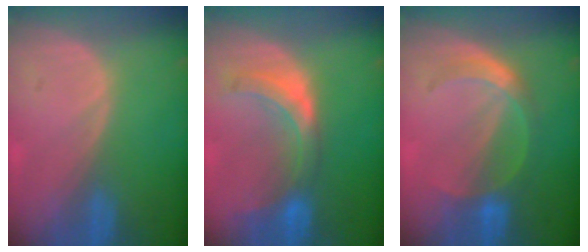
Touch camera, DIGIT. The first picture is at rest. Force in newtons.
{"total": 7.2, "press": 6.7, "slide": 2.8}
{"total": 5.1, "press": 5.0, "slide": 0.8}